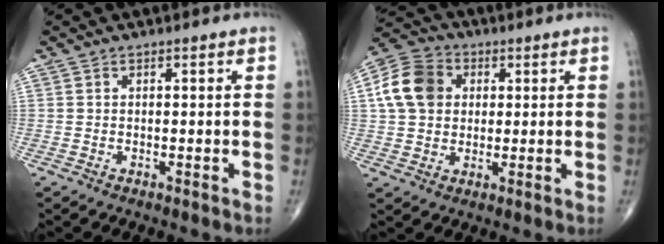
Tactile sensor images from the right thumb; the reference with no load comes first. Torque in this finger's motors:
{"motor_torque": [-0.16, 0.32, 0.14, -0.05, 0.07]}